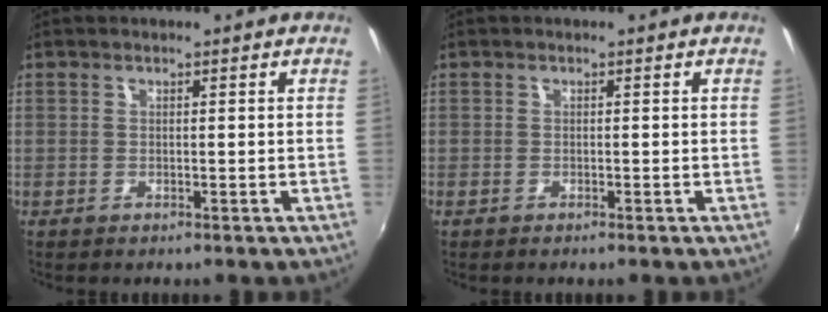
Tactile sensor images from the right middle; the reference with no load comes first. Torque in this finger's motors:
{"motor_torque": [-0.24, -0.14, -0.01, -0.01]}